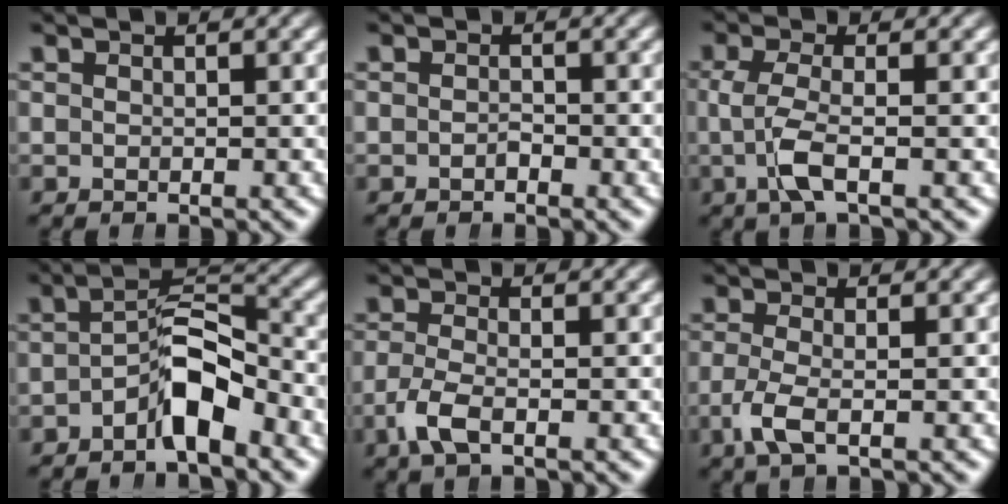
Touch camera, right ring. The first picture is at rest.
{"total": 0.6, "force": [-0.5, 0.4, -0.1], "torque": [-0.004, -0.007, -0.007]}
{"total": 3.4, "force": [-0.5, 1.1, 3.2], "torque": [-0.080, -0.017, -0.003]}
{"total": 4.5, "force": [-2.2, 1.9, 3.4], "torque": [-0.055, -0.005, -0.035]}
{"total": 2.7, "force": [-1.4, 0.9, 2.1], "torque": [-0.055, -0.017, -0.018]}
{"total": 2.6, "force": [-1.2, 0.7, 2.2], "torque": [-0.062, -0.019, -0.013]}